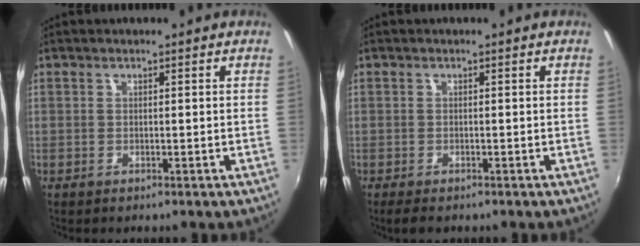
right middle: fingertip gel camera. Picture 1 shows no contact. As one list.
[{"total": 2.7, "force": [-2.0, 1.0, 1.5], "torque": [-0.028, -0.013, -0.031]}]